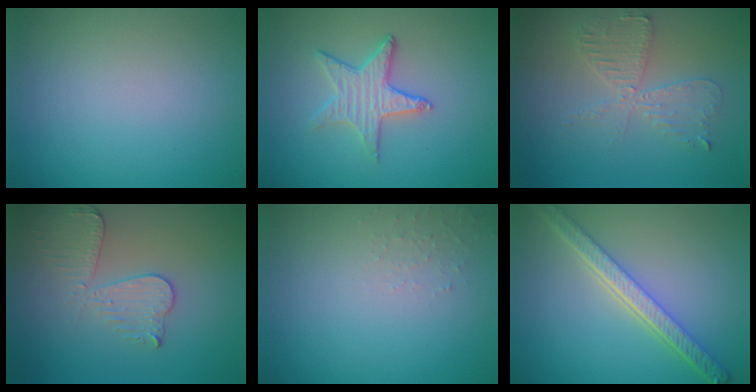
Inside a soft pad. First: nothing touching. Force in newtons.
{"total": 3.2, "press": 3.0, "slide": 1.2}
{"total": 3.8, "press": 3.3, "slide": 1.9}
{"total": 3.3, "press": 2.9, "slide": 1.4}
{"total": 1.1, "press": 1.0, "slide": 0.2}
{"total": 5.2, "press": 4.0, "slide": 3.3}